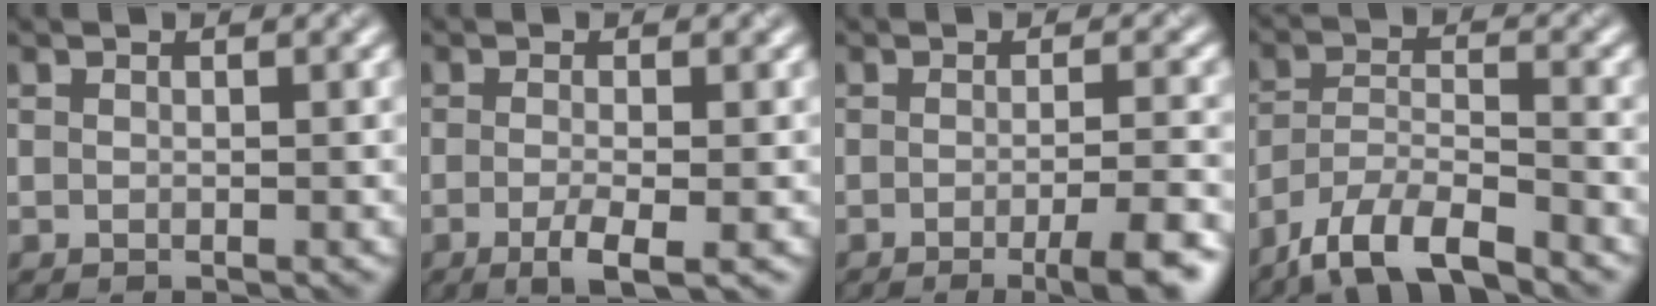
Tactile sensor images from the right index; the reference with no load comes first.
{"total": 2.7, "force": [-0.9, 0.6, 2.5], "torque": [-0.048, -0.007, -0.019]}
{"total": 4.6, "force": [-2.2, 0.9, 4.0], "torque": [-0.052, -0.003, -0.038]}
{"total": 7.3, "force": [-5.9, 2.0, 3.9], "torque": [-0.069, -0.006, -0.117]}